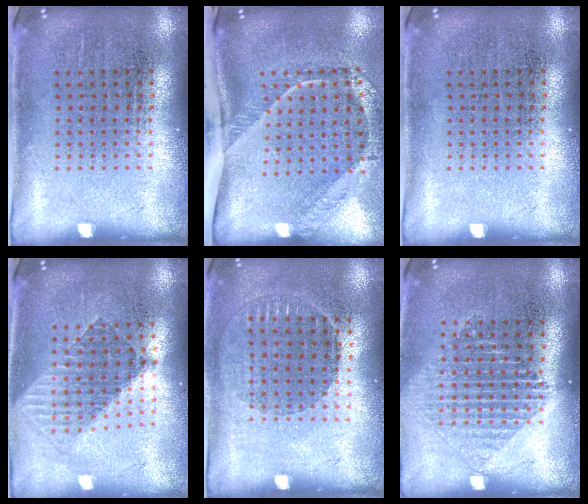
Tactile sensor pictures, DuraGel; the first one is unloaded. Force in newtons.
{"total": 2.7, "press": 1.8, "slide": 1.9}
{"total": 0.0}
{"total": 1.5, "press": 1.3, "slide": 0.8}
{"total": 0.9, "press": 0.8, "slide": 0.3}
{"total": 1.2, "press": 1.2, "slide": 0.5}